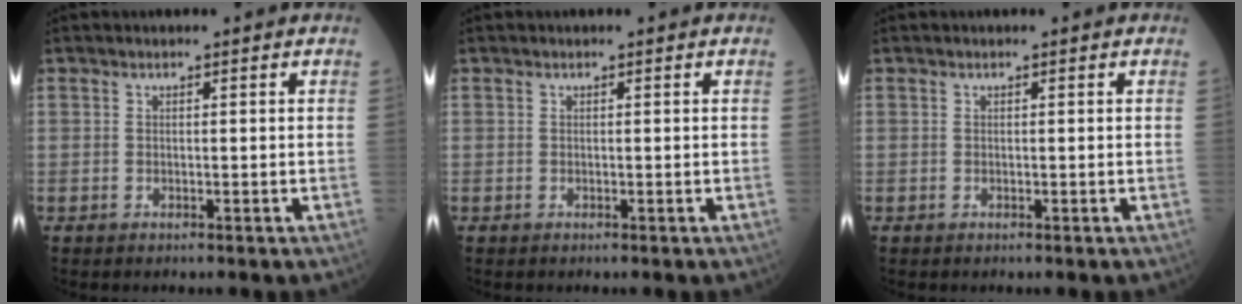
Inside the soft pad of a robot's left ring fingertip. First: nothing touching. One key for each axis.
{"total": 0.0}
{"total": 0.0}